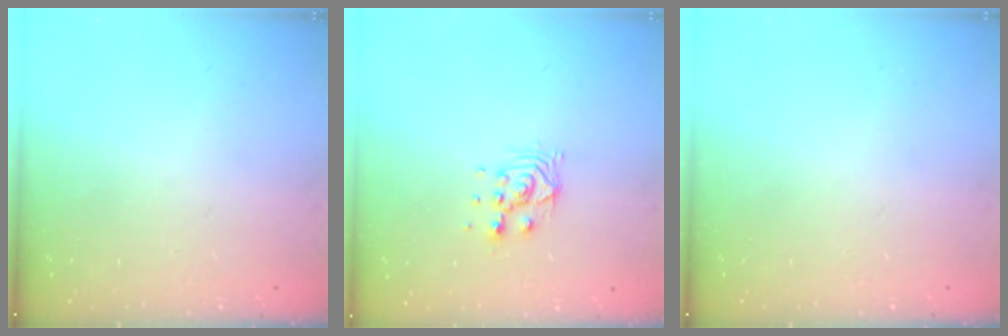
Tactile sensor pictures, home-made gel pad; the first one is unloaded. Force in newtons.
{"total": 6.8, "press": 6.8, "slide": 0.5}
{"total": 0.0}